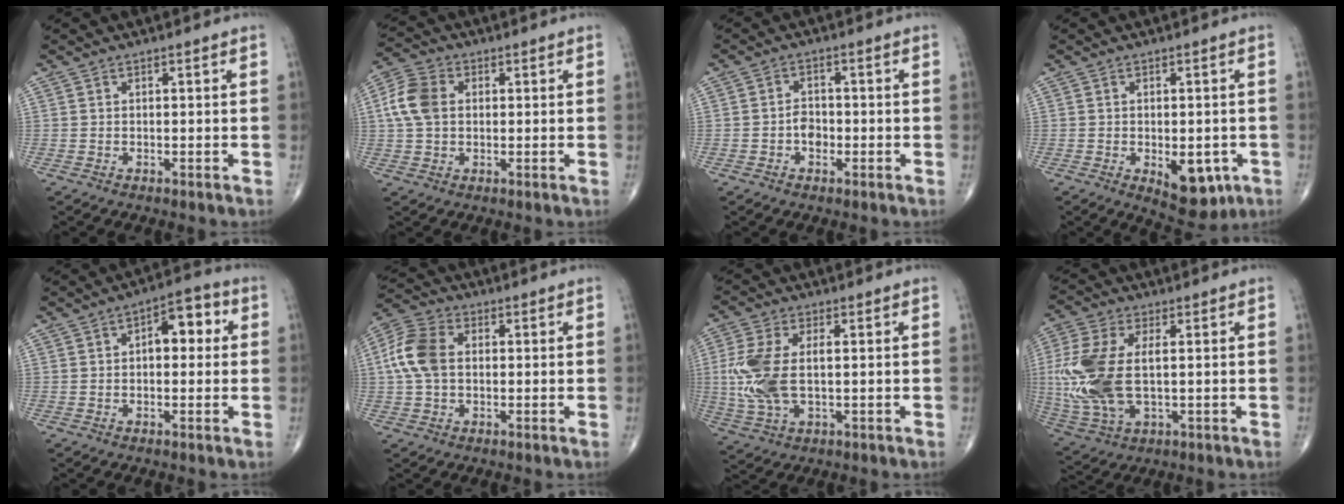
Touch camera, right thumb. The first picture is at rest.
{"total": 8.0, "force": [1.0, 5.7, 5.4], "torque": [-0.115, 0.015, 0.015]}
{"total": 3.1, "force": [-1.0, 2.3, 1.8], "torque": [-0.015, 0.011, -0.023]}
{"total": 8.7, "force": [-2.8, 4.5, 6.9], "torque": [-0.067, -0.006, -0.024]}
{"total": 7.4, "force": [1.2, 3.9, 6.1], "torque": [-0.059, 0.023, 0.008]}
{"total": 9.7, "force": [0.8, 6.6, 7.0], "torque": [-0.152, 0.022, 0.008]}
{"total": 10.6, "force": [0.3, 5.4, 9.2], "torque": [-0.223, 0.000, 0.009]}
{"total": 15.7, "force": [0.5, 8.1, 13.4], "torque": [-0.326, -0.006, 0.017]}